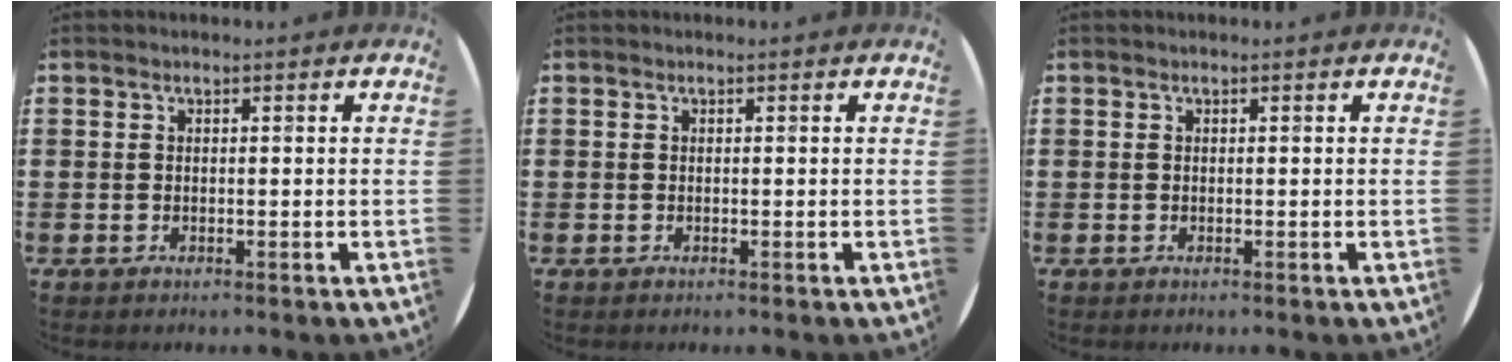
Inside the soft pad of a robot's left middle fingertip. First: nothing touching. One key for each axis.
{"total": 0.0}
{"total": 0.0}